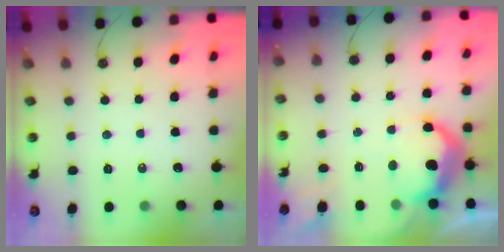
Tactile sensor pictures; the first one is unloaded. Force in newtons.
{"total": 15.0, "press": 15.0, "slide": 0.7}